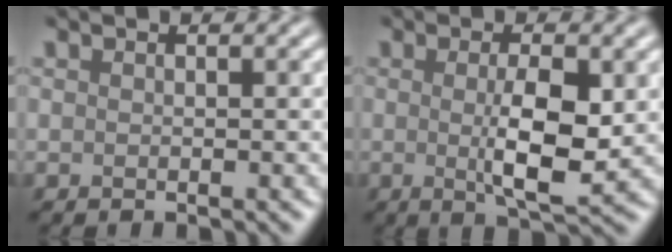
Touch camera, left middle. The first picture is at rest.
{"total": 4.9, "force": [0.1, 1.2, 4.8], "torque": [-0.087, -0.005, 0.003]}